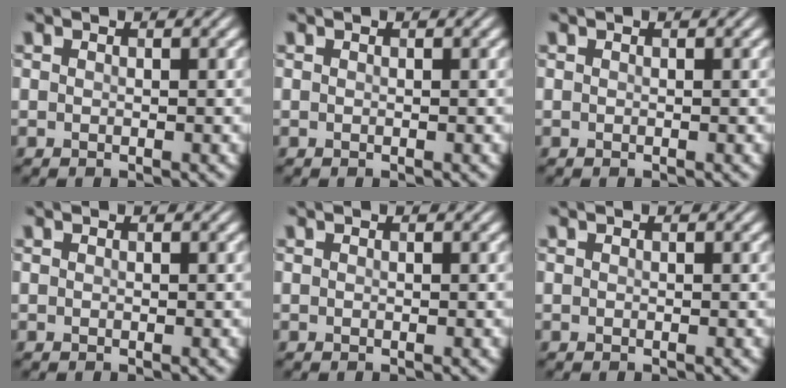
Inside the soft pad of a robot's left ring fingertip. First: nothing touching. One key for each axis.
{"total": 0.0}
{"total": 0.0}
{"total": 0.0}
{"total": 0.0}
{"total": 0.0}